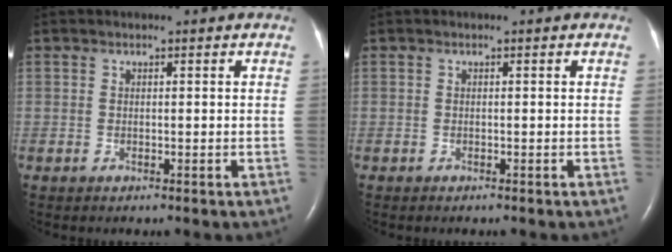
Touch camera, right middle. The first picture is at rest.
{"total": 0.0}